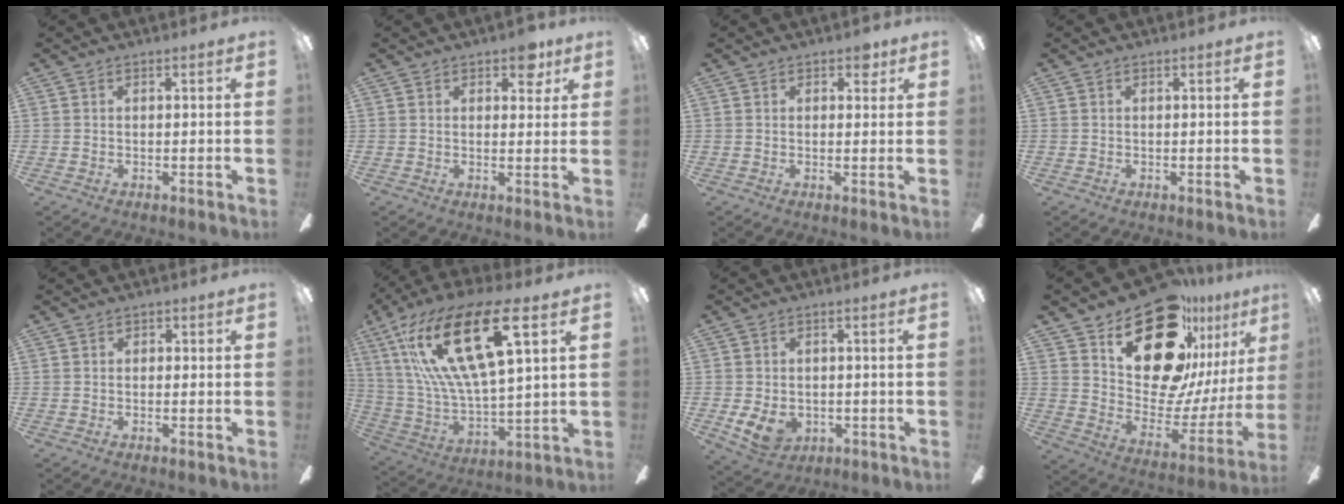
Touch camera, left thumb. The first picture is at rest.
{"total": 5.1, "force": [3.0, 2.7, 3.1], "torque": [-0.027, -0.006, 0.047]}
{"total": 2.9, "force": [1.6, 1.7, 1.7], "torque": [-0.011, -0.003, 0.022]}
{"total": 0.0}
{"total": 0.8, "force": [-0.1, 0.7, 0.3], "torque": [-0.006, 0.004, -0.003]}
{"total": 25.6, "force": [12.1, 8.8, 20.7], "torque": [-0.415, -0.041, 0.196]}
{"total": 6.9, "force": [-1.8, 5.2, 4.2], "torque": [-0.096, 0.005, -0.032]}
{"total": 26.5, "force": [16.7, 14.2, 14.9], "torque": [-0.207, -0.111, 0.306]}